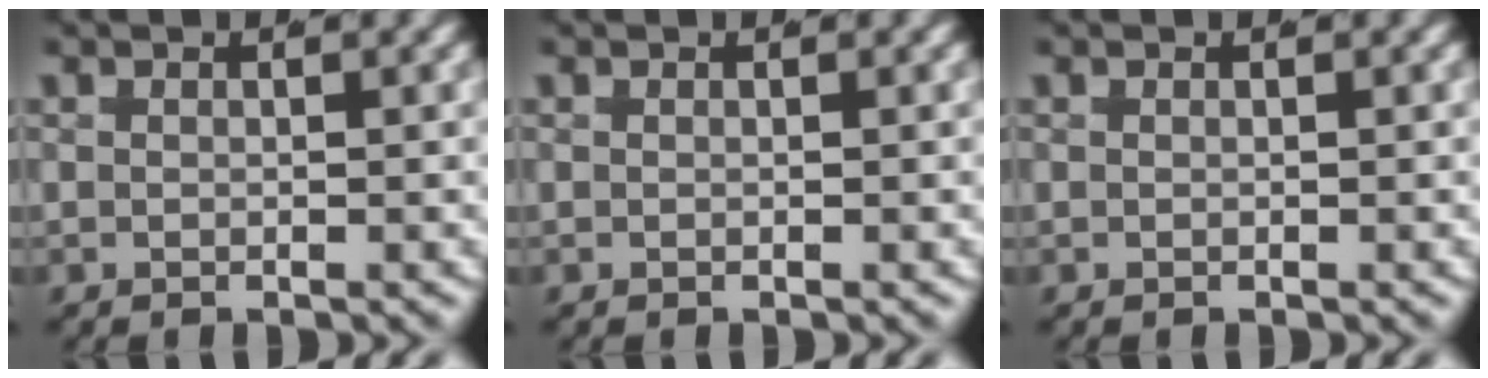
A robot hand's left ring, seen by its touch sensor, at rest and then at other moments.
{"total": 0.0}
{"total": 0.0}